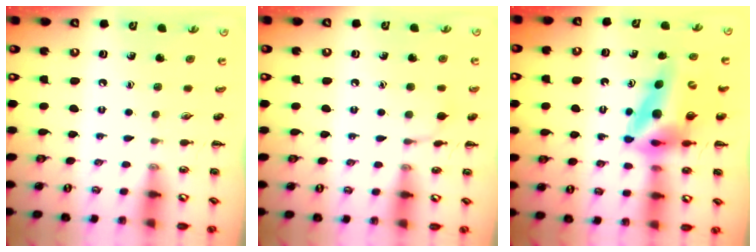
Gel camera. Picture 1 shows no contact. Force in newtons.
{"total": 6.3, "press": 6.1, "slide": 1.4}
{"total": 12.2, "press": 11.5, "slide": 4.0}